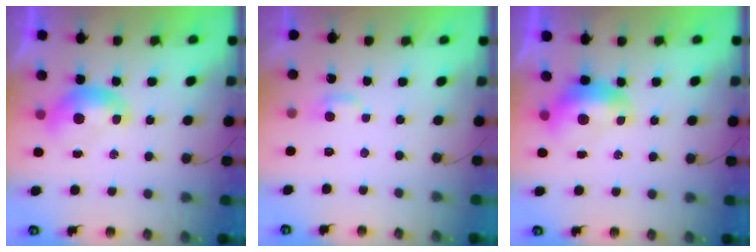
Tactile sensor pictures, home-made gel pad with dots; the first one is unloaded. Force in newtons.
{"total": 3.0, "press": 3.0, "slide": 0.4}
{"total": 1.6, "press": 1.4, "slide": 0.7}